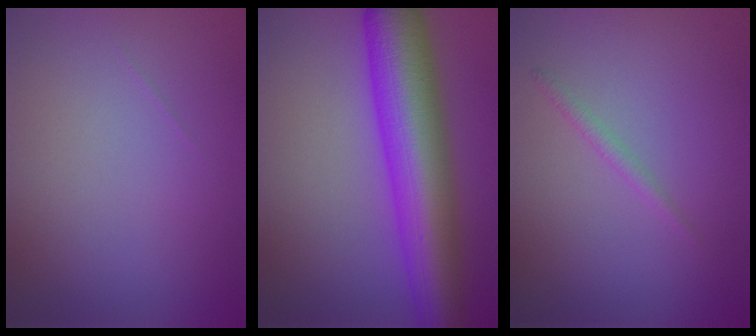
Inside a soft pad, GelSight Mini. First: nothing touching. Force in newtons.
{"total": 10.4, "press": 10.4, "slide": 0.2}
{"total": 0.9, "press": 0.9, "slide": 0.1}